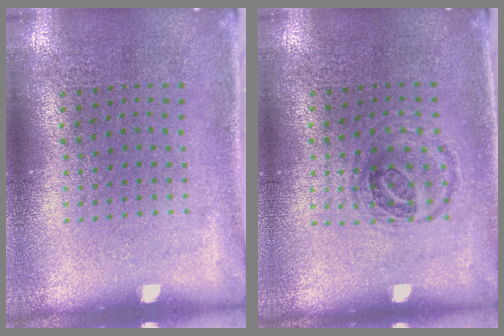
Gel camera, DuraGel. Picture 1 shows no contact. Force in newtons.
{"total": 0.9, "press": 0.8, "slide": 0.4}